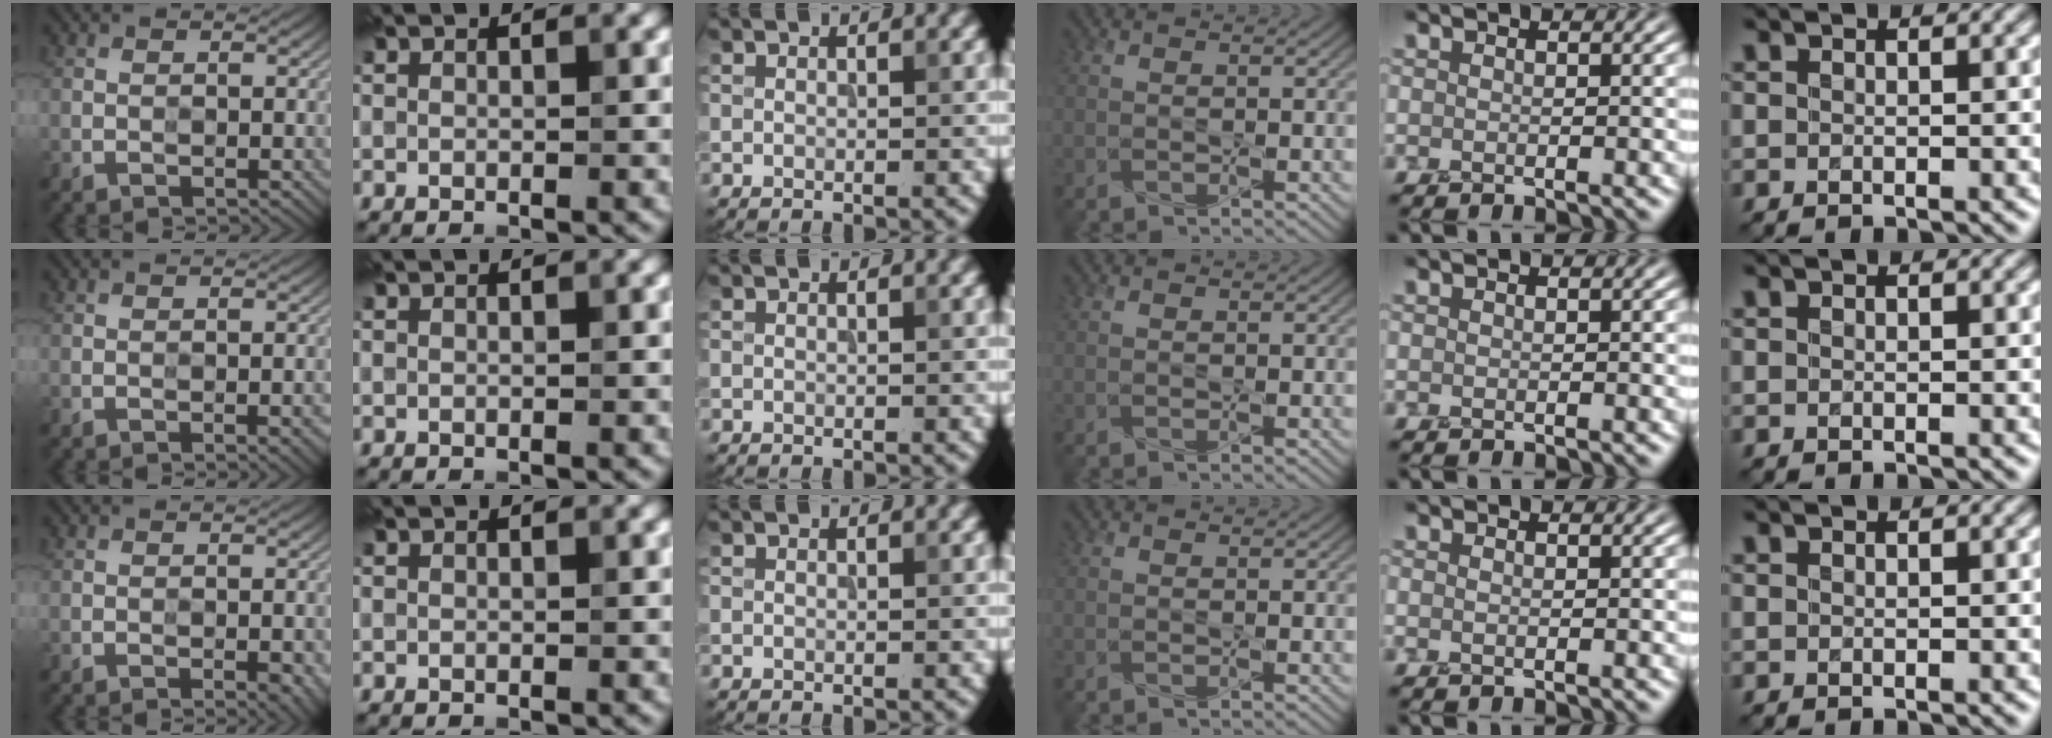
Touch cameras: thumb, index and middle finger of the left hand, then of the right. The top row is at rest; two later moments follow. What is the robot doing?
{"motion": "screw", "object": "penn cap"}